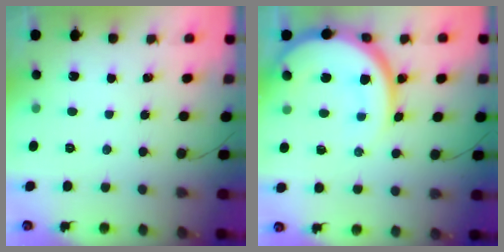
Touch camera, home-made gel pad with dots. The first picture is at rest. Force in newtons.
{"total": 14.5, "press": 14.5, "slide": 1.1}